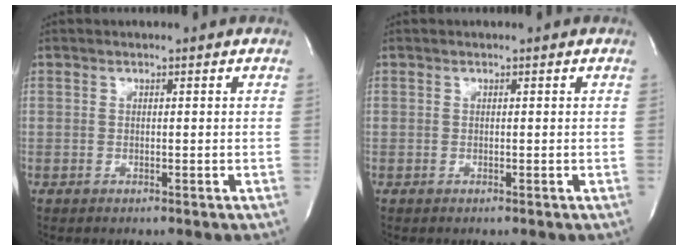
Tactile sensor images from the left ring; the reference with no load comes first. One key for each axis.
{"total": 0.0}